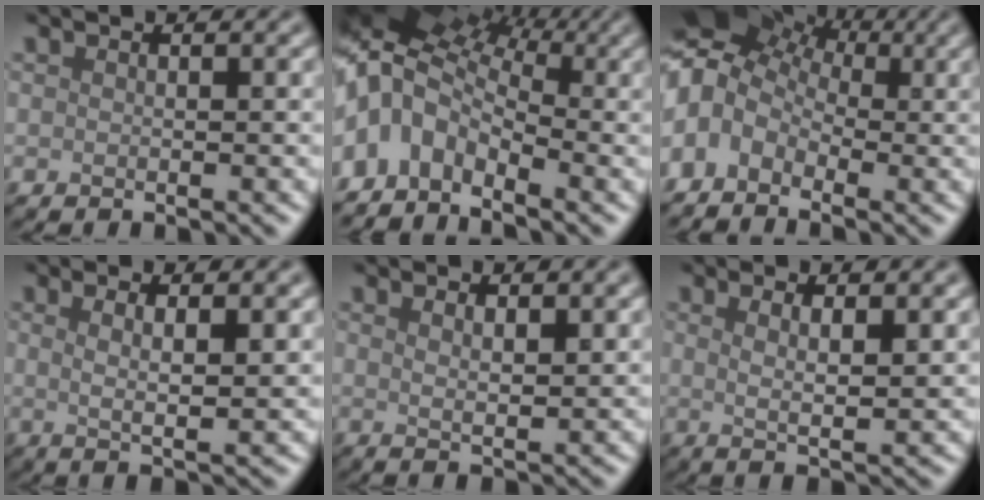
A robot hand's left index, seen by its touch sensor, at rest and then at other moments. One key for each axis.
{"total": 9.2, "fx": 0.2, "fy": 6.5, "fz": 6.5, "tx": -0.121, "ty": 0.006, "tz": -0.002}
{"total": 9.1, "fx": -0.1, "fy": 7.2, "fz": 5.6, "tx": -0.104, "ty": 0.016, "tz": -0.012}
{"total": 4.0, "fx": 1.2, "fy": 0.9, "fz": 3.8, "tx": -0.060, "ty": -0.003, "tz": 0.015}
{"total": 2.5, "fx": 1.2, "fy": 0.7, "fz": 2.1, "tx": -0.030, "ty": -0.001, "tz": 0.019}
{"total": 4.0, "fx": 1.3, "fy": 1.0, "fz": 3.7, "tx": -0.057, "ty": -0.005, "tz": 0.018}